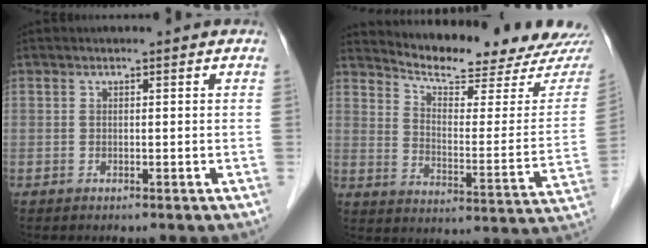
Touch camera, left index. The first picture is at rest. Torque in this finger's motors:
{"motor_torque": [0.12, -0.17, 0.15, 0.03]}